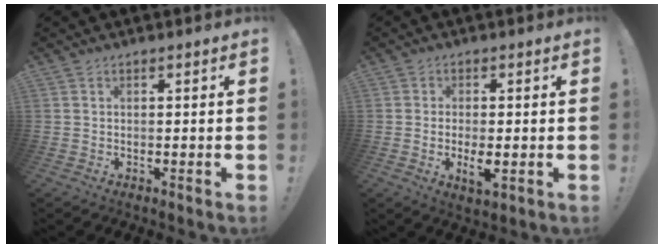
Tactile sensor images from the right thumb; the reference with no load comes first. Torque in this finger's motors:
{"motor_torque": [0.21, 0.09, 0.16, -0.02, 0.04]}